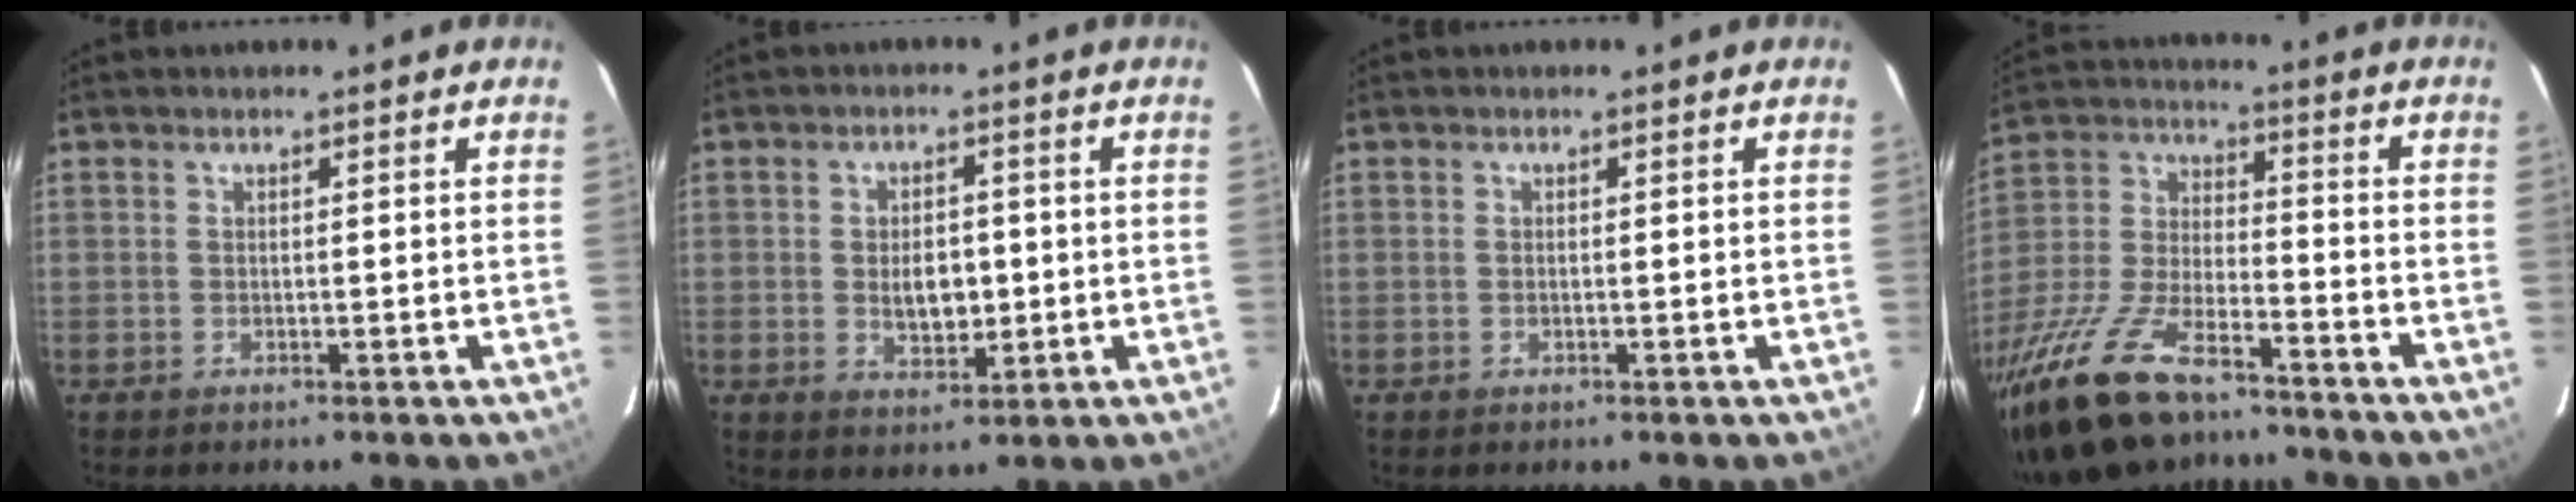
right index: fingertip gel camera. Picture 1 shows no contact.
{"total": 5.6, "force": [-0.3, 3.5, 4.4], "torque": [-0.077, -0.002, 0.001]}
{"total": 0.0}
{"total": 23.2, "force": [-16.9, 8.6, 13.4], "torque": [-0.288, -0.030, -0.300]}